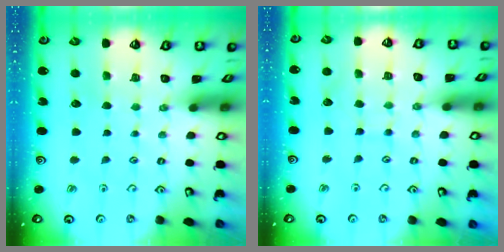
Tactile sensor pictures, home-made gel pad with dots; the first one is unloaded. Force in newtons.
{"total": 5.0, "press": 5.0, "slide": 0.5}